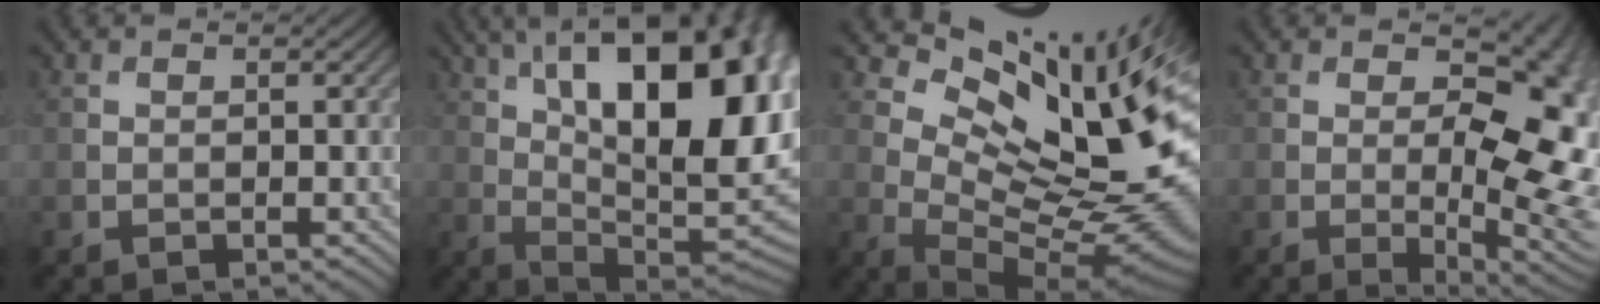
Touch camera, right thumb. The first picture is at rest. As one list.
[{"total": 20.5, "force": [5.8, 9.6, 17.2], "torque": [-0.239, 0.032, 0.087]}, {"total": 16.4, "force": [7.4, 7.3, 12.7], "torque": [-0.190, 0.003, 0.136]}, {"total": 14.9, "force": [1.0, 7.1, 13.1], "torque": [-0.165, -0.007, 0.025]}]